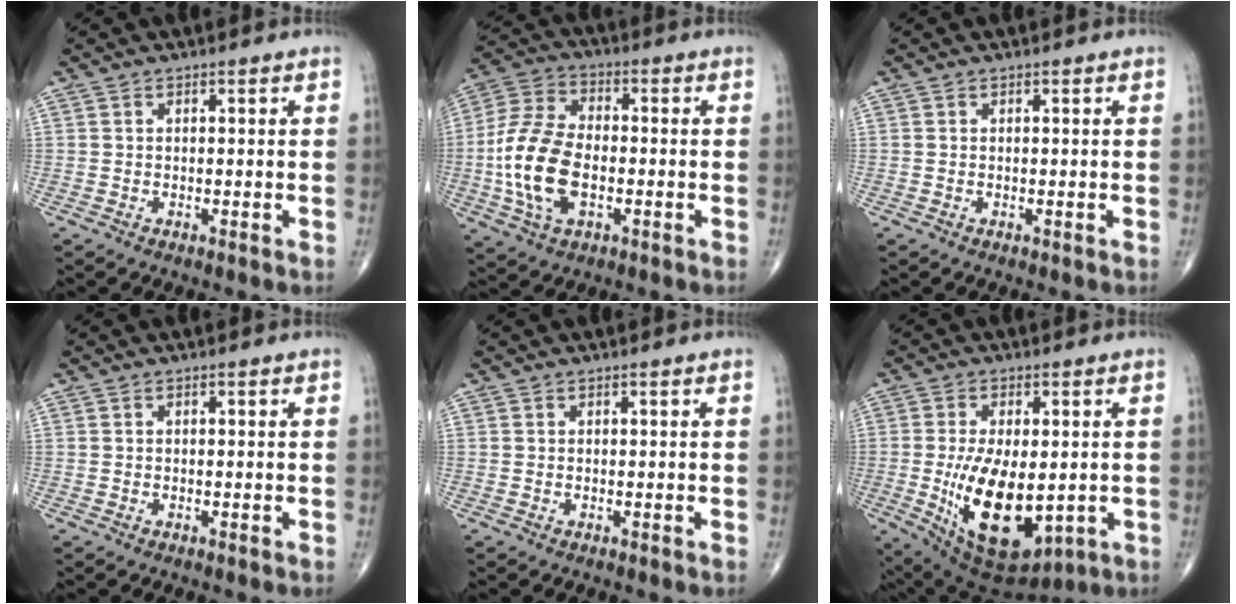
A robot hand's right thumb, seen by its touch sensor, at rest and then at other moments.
{"total": 15.0, "force": [-2.6, 8.7, 12.0], "torque": [-0.244, 0.015, -0.051]}
{"total": 0.0}
{"total": 0.0}
{"total": 0.0}
{"total": 17.1, "force": [-2.5, 8.6, 14.6], "torque": [-0.245, -0.021, -0.015]}